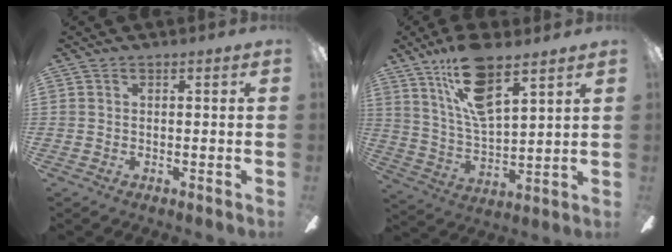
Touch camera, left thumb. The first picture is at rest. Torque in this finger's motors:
{"motor_torque": [0.27, 0.32, 1.38, -1.38, 0.11]}